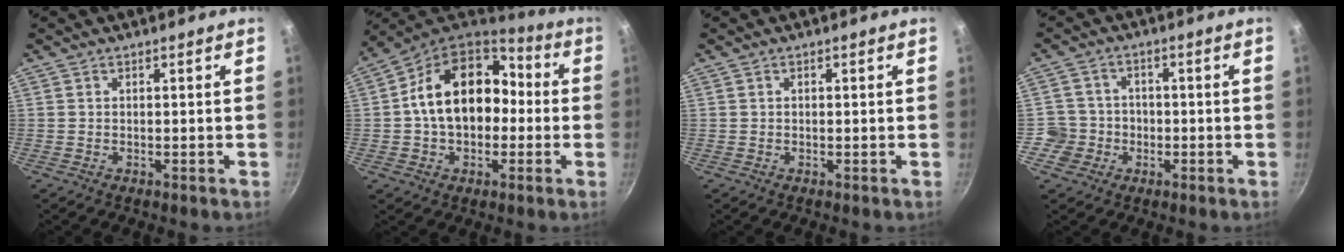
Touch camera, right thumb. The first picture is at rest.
{"total": 18.3, "force": [-0.1, 12.6, 13.3], "torque": [-0.181, 0.046, -0.010]}
{"total": 0.0}
{"total": 5.6, "force": [-1.8, 5.3, 0.0], "torque": [0.039, 0.018, -0.037]}